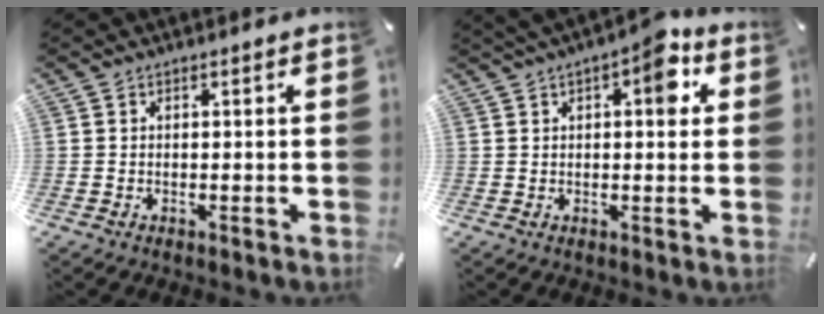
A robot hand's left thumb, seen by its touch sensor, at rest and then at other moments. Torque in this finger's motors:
{"motor_torque": [1.55, 1.64, 0.85, -0.95, 0.32]}